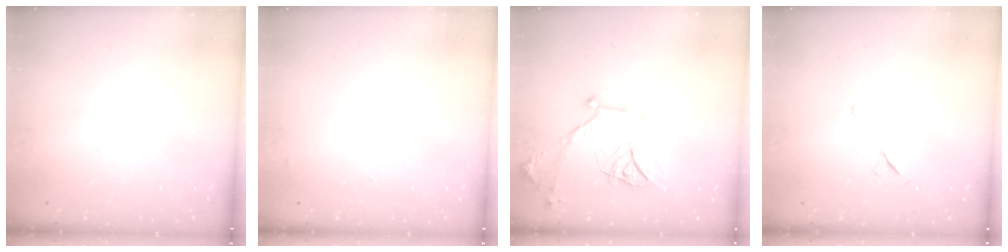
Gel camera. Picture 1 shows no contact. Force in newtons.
{"total": 3.2, "press": 3.2, "slide": 0.4}
{"total": 16.2, "press": 16.2, "slide": 0.4}
{"total": 5.7, "press": 5.2, "slide": 2.4}